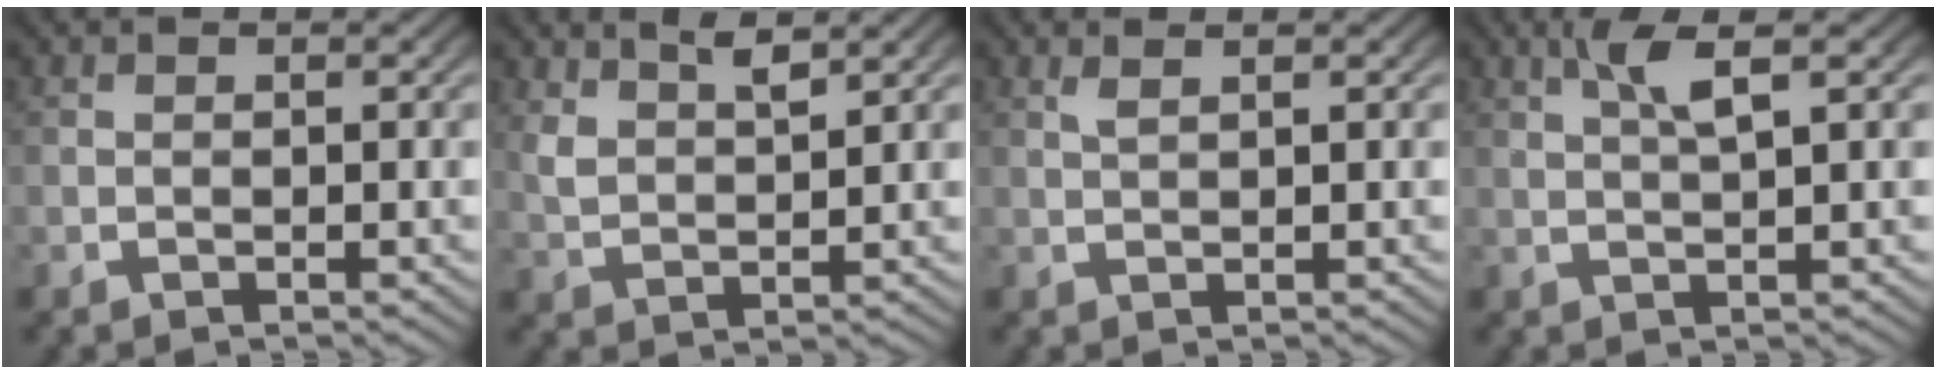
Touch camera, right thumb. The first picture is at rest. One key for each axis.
{"total": 3.7, "fx": 2.9, "fy": 1.2, "fz": 2.0, "tx": -0.038, "ty": 0.001, "tz": 0.063}
{"total": 1.1, "fx": 0.9, "fy": 0.0, "fz": 0.6, "tx": -0.014, "ty": 0.001, "tz": 0.022}
{"total": 3.1, "fx": 1.7, "fy": 0.6, "fz": 2.6, "tx": -0.049, "ty": 0.007, "tz": 0.032}